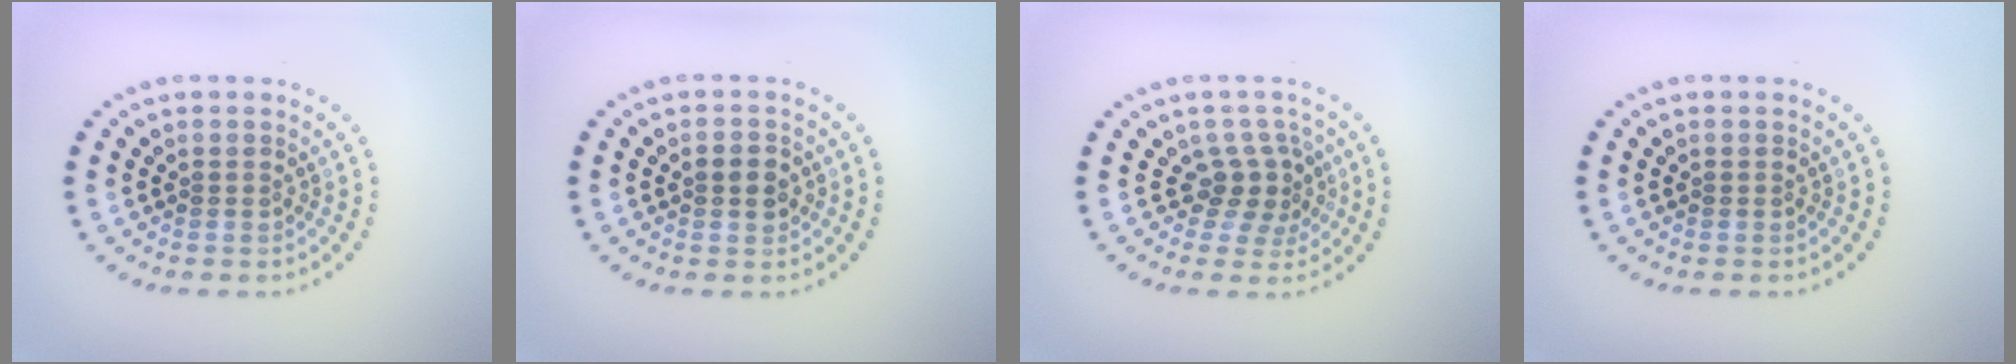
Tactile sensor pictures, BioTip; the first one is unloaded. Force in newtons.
{"total": 1.8, "press": 1.7, "slide": 0.2}
{"total": 2.6, "press": 1.9, "slide": 1.9}
{"total": 0.0}